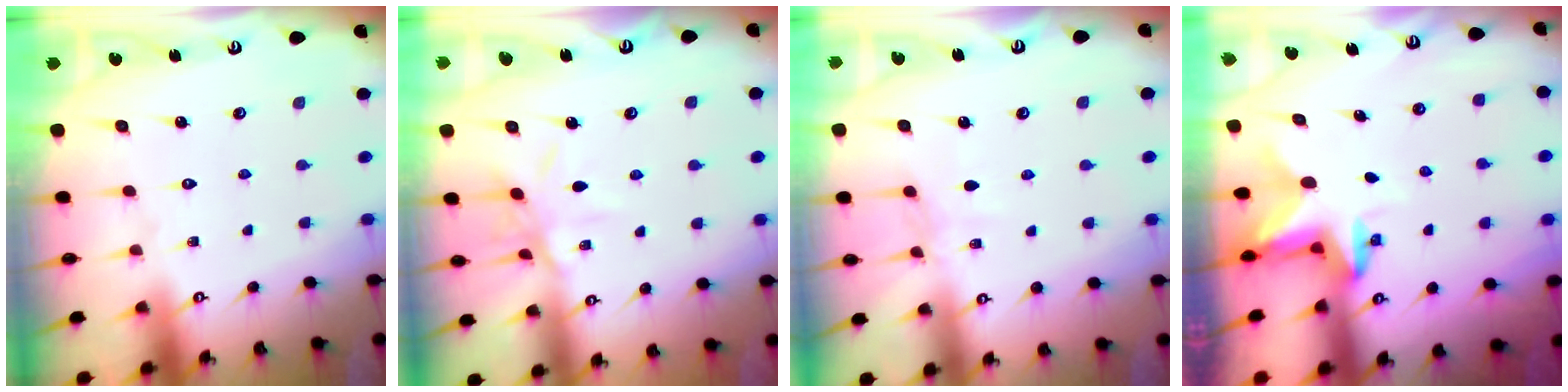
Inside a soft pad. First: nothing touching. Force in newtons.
{"total": 7.9, "press": 7.9, "slide": 0.5}
{"total": 3.5, "press": 3.5, "slide": 0.5}
{"total": 2.6, "press": 2.6, "slide": 0.6}